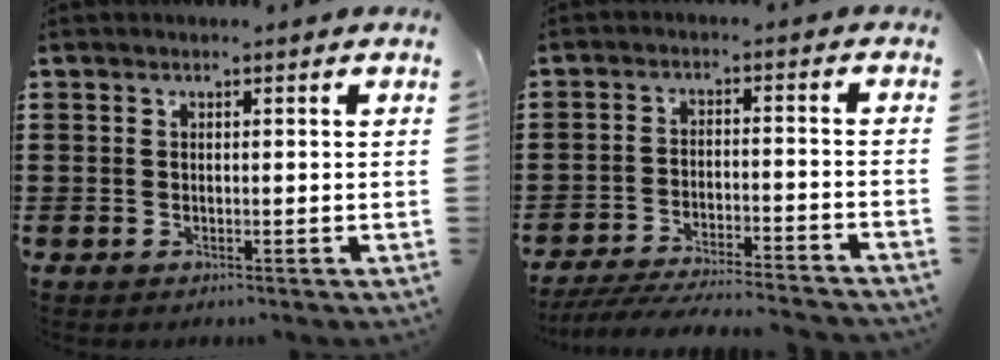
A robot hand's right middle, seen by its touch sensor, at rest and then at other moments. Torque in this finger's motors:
{"motor_torque": [0.23, -0.03, 0.15, 0.13]}